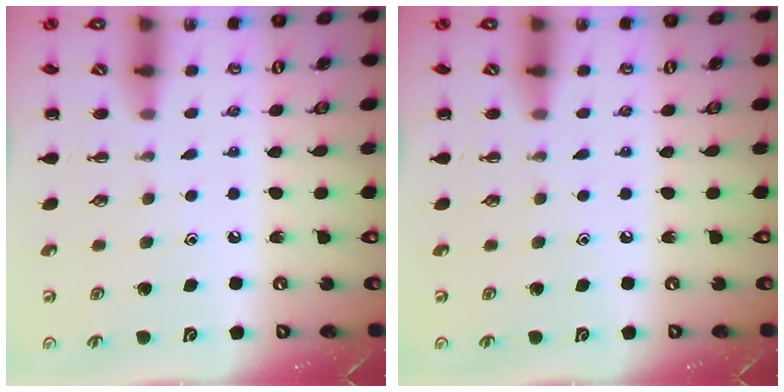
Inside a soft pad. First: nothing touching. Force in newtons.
{"total": 0.0}